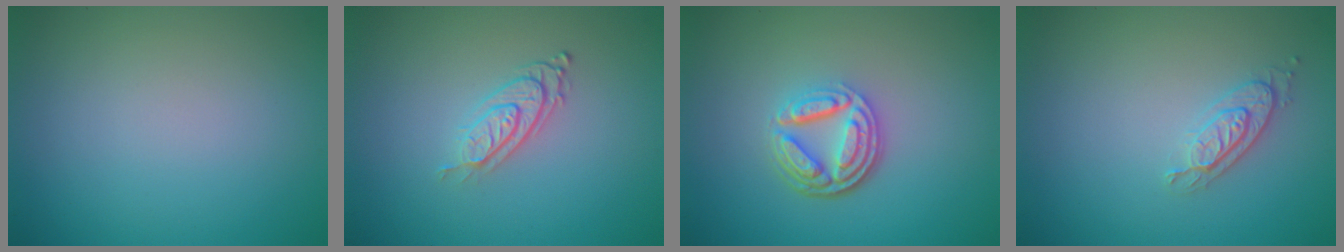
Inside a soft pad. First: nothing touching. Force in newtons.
{"total": 2.9, "press": 1.9, "slide": 2.1}
{"total": 4.8, "press": 3.5, "slide": 3.2}
{"total": 2.1, "press": 1.9, "slide": 0.8}